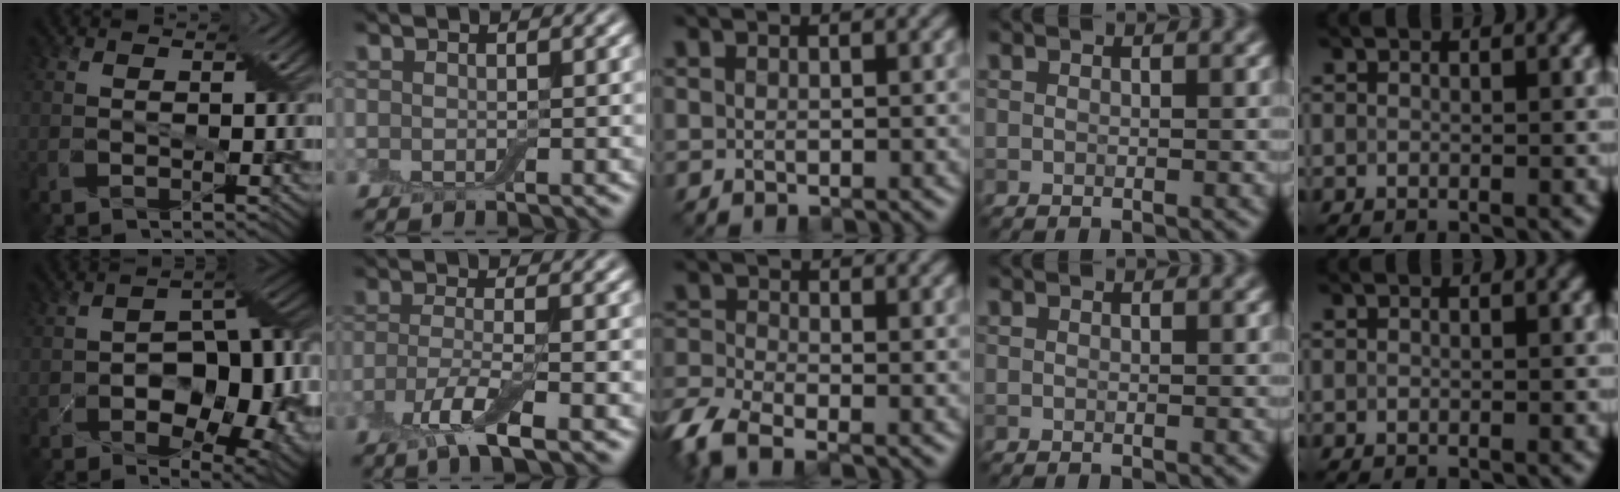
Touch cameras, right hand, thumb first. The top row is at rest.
{"thumb": {"total": 13.1, "force": [-3.2, 8.1, 9.8], "torque": [-0.122, -0.016, -0.040]}, "index": {"total": 3.9, "force": [-1.9, 0.8, 3.4], "torque": [-0.069, -0.007, -0.043]}, "middle": {"total": 5.6, "force": [-3.8, 2.3, 3.3], "torque": [-0.084, -0.014, -0.086]}}